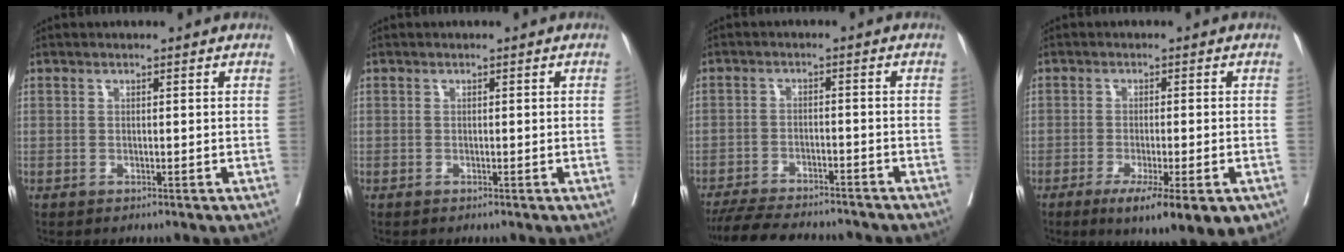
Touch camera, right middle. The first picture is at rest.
{"total": 0.0}
{"total": 13.1, "force": [-11.9, 2.6, 5.0], "torque": [-0.087, -0.009, -0.172]}
{"total": 10.5, "force": [-5.9, 1.9, 8.4], "torque": [-0.099, -0.018, -0.086]}